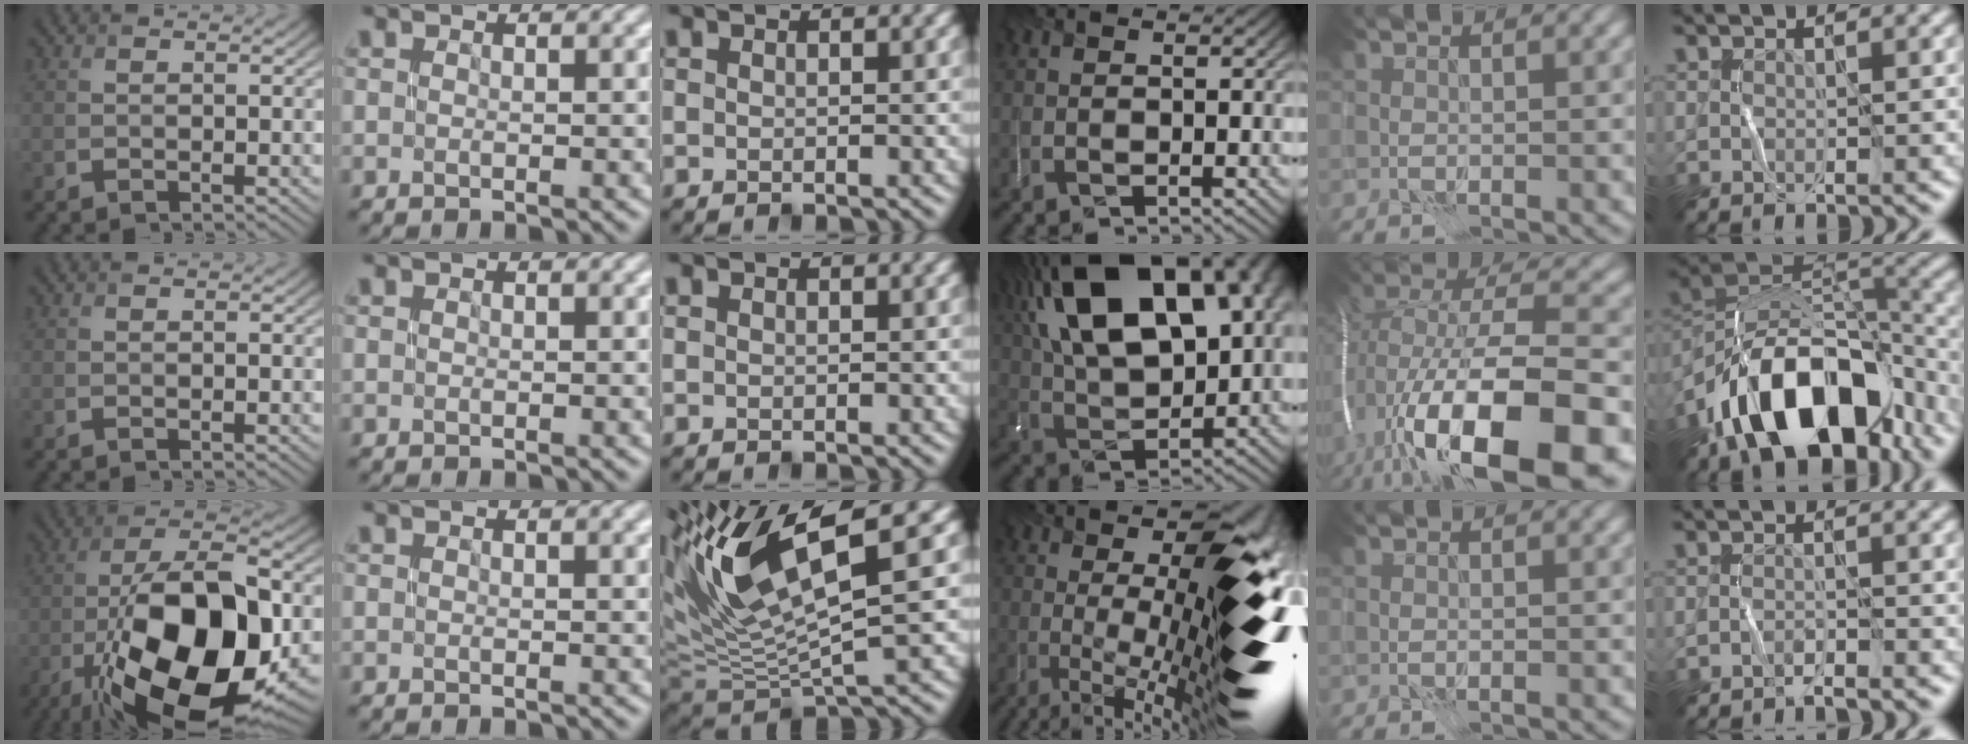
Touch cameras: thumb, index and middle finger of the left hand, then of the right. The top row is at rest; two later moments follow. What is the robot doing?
{"motion": "open", "object": "stapler"}